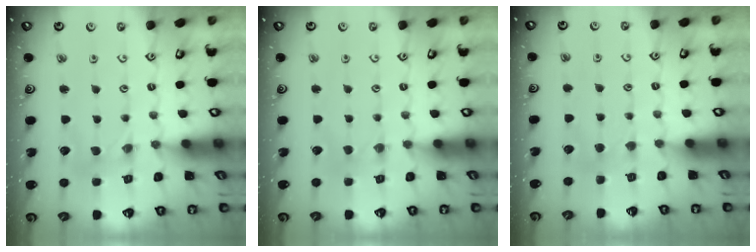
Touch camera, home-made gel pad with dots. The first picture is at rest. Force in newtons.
{"total": 1.2, "press": 1.1, "slide": 0.3}
{"total": 3.3, "press": 3.3, "slide": 0.6}